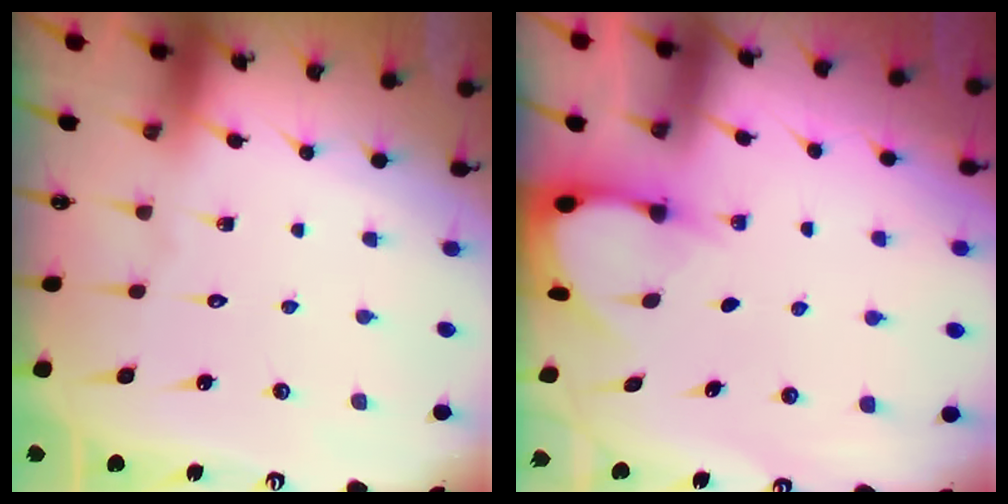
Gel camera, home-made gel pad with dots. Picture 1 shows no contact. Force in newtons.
{"total": 3.3, "press": 3.2, "slide": 0.3}